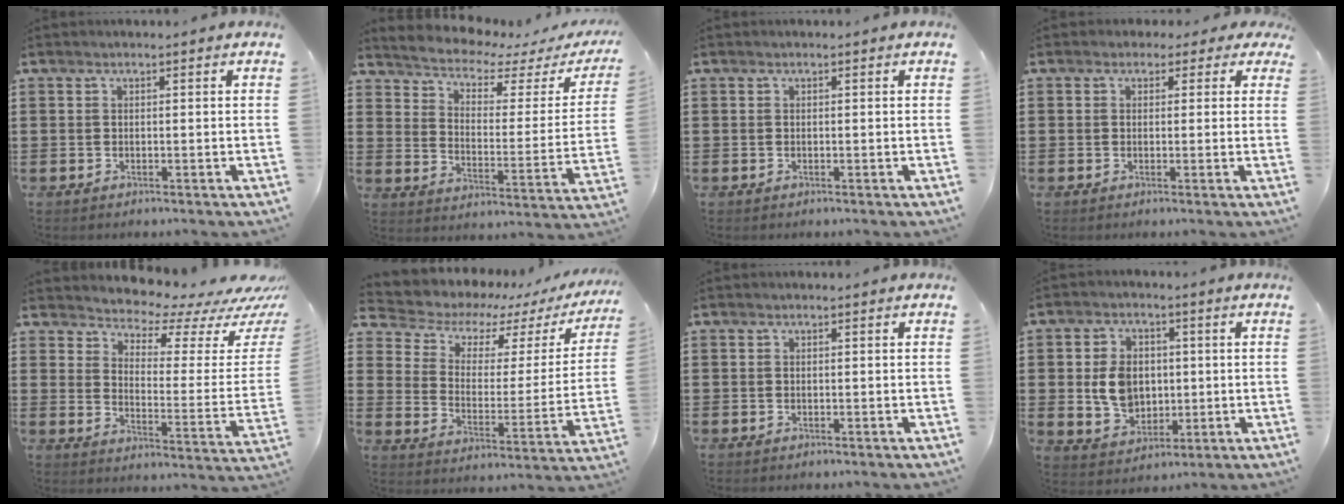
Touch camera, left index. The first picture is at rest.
{"total": 3.9, "force": [3.5, 0.8, 1.3], "torque": [-0.050, -0.030, 0.052]}
{"total": 0.0}
{"total": 1.8, "force": [0.7, 1.6, 0.5], "torque": [-0.012, 0.008, 0.010]}
{"total": 4.6, "force": [4.4, 1.1, 1.0], "torque": [-0.040, -0.044, 0.070]}
{"total": 4.9, "force": [3.6, 2.9, 1.5], "torque": [-0.050, -0.029, 0.057]}
{"total": 0.0}
{"total": 7.3, "force": [0.4, 5.8, 4.5], "torque": [-0.104, 0.008, 0.005]}